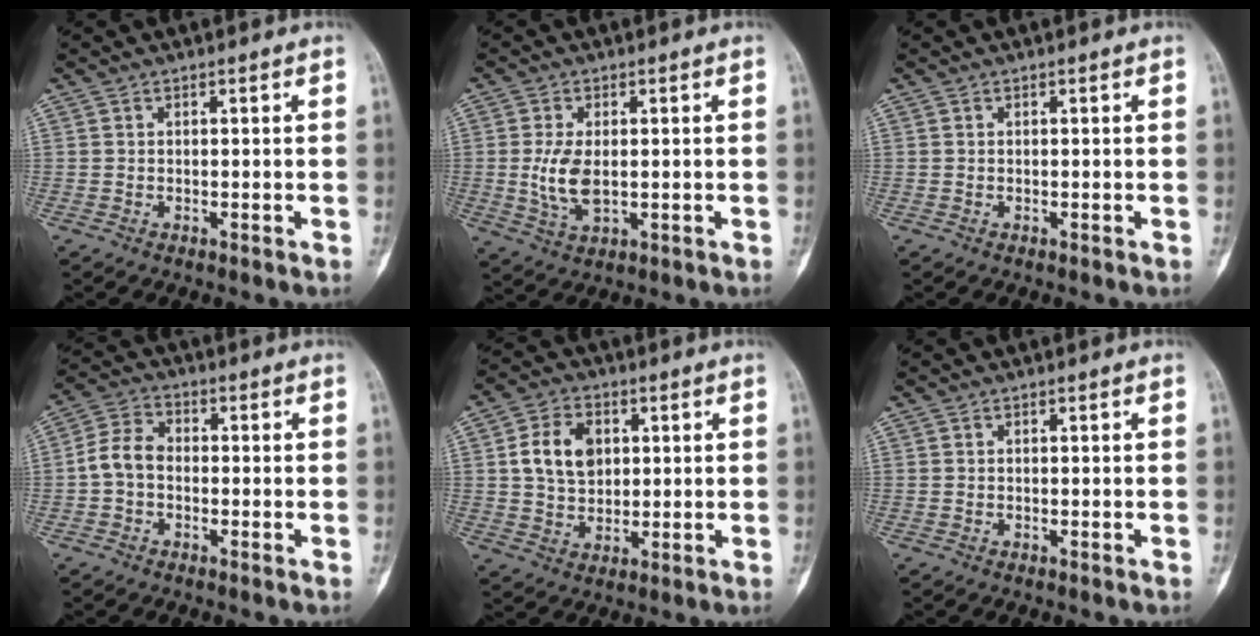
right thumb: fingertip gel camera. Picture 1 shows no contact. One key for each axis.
{"total": 6.7, "fx": -0.1, "fy": 3.5, "fz": 5.7, "tx": -0.120, "ty": -0.011, "tz": 0.003}
{"total": 0.0}
{"total": 6.0, "fx": -1.0, "fy": 4.4, "fz": 4.0, "tx": -0.069, "ty": 0.020, "tz": -0.033}
{"total": 9.5, "fx": 2.1, "fy": 6.9, "fz": 6.1, "tx": -0.090, "ty": -0.003, "tz": 0.039}
{"total": 0.0}